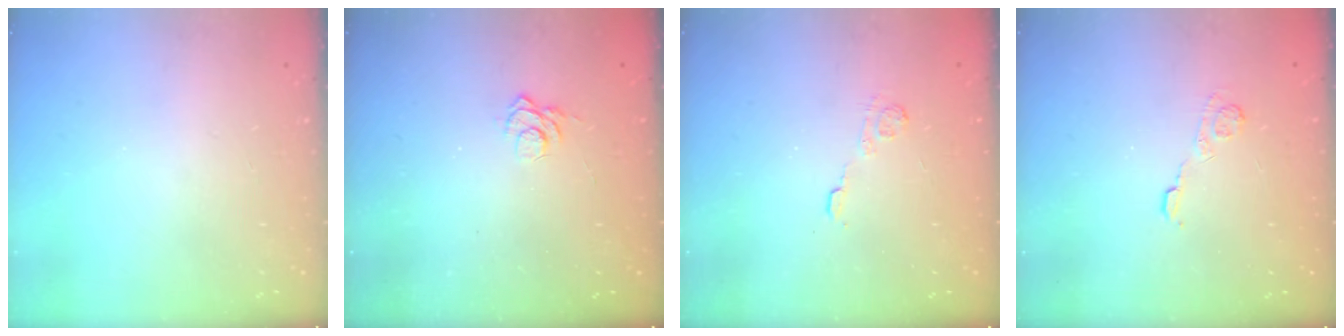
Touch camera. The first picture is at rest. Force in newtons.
{"total": 2.6, "press": 2.3, "slide": 1.1}
{"total": 2.7, "press": 2.3, "slide": 1.4}
{"total": 5.4, "press": 5.2, "slide": 1.6}